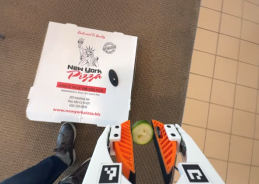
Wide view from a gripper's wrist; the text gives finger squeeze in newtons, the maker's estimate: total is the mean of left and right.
{"total": 7.8, "left": 7.6, "right": 8.1}